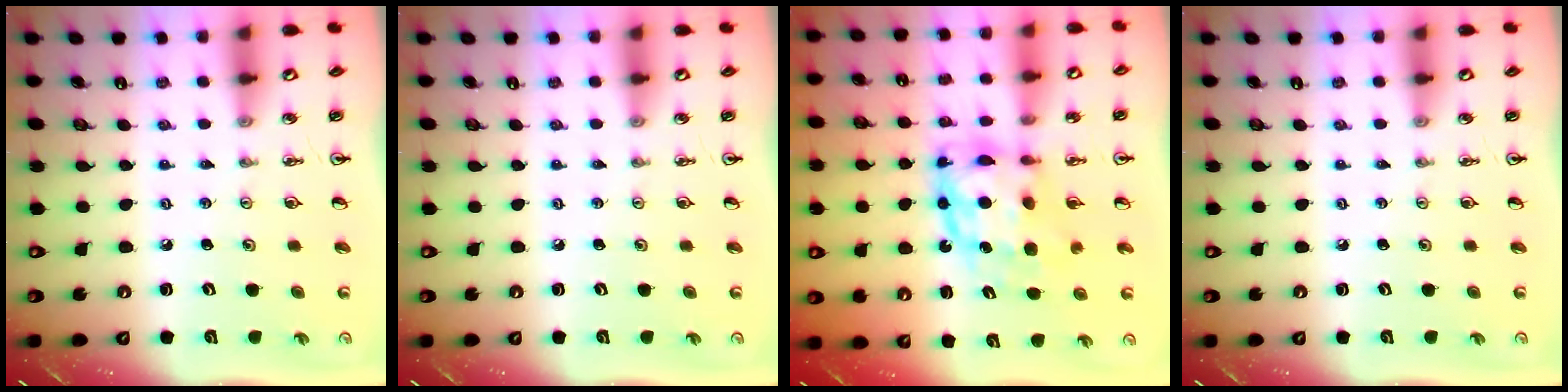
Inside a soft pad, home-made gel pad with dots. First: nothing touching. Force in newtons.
{"total": 0.0}
{"total": 10.8, "press": 10.8, "slide": 0.9}
{"total": 0.0}